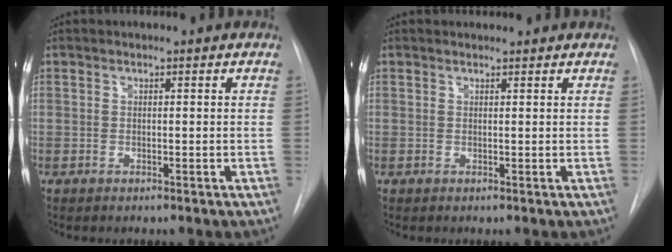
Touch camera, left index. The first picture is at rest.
{"total": 2.0, "force": [2.0, 0.4, 0.2], "torque": [-0.013, 0.015, 0.027]}